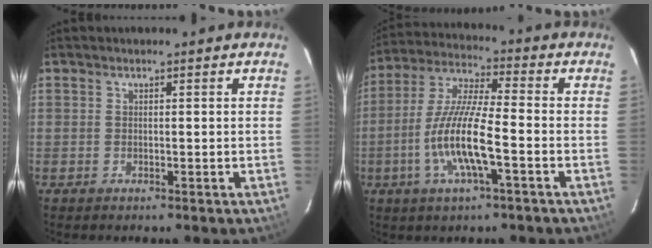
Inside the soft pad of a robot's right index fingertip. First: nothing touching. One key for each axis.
{"total": 12.6, "fx": -4.1, "fy": 1.9, "fz": 11.8, "tx": -0.244, "ty": -0.005, "tz": -0.082}